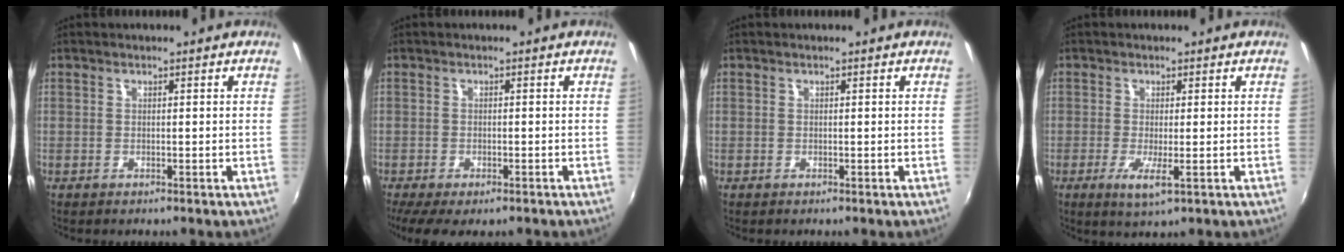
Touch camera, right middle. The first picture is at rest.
{"total": 6.9, "force": [-4.7, 2.7, 4.2], "torque": [-0.102, -0.032, -0.081]}
{"total": 0.0}
{"total": 3.9, "force": [-1.2, 0.4, 3.7], "torque": [-0.078, -0.015, -0.024]}